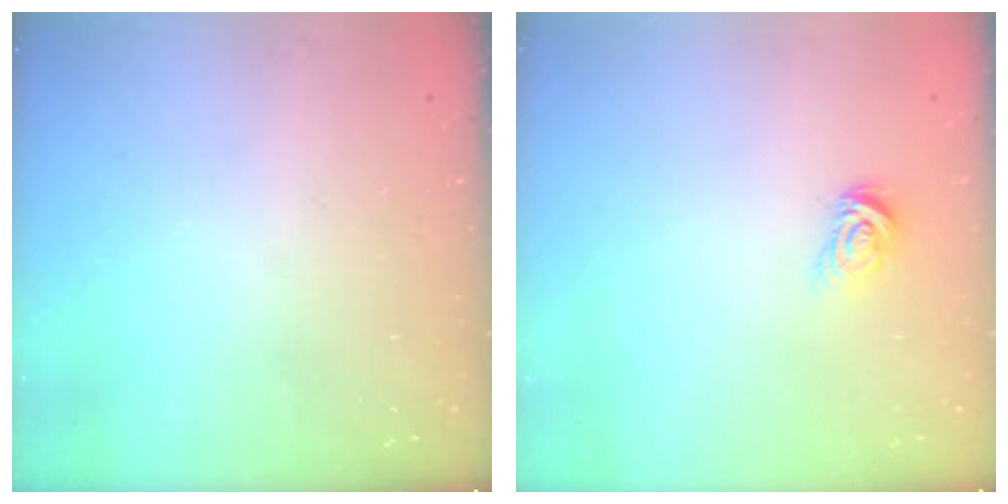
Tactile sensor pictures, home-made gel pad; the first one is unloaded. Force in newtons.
{"total": 3.5, "press": 3.5, "slide": 0.4}